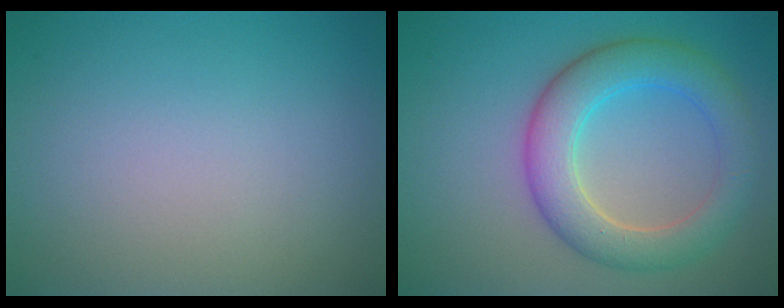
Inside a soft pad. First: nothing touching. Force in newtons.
{"total": 5.9, "press": 5.9, "slide": 0.1}